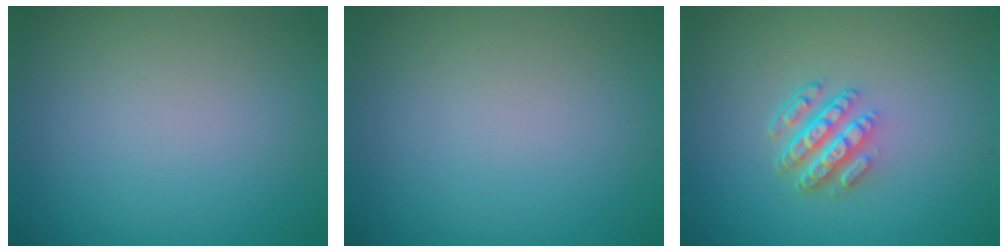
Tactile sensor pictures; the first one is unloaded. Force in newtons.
{"total": 0.0}
{"total": 4.3, "press": 3.0, "slide": 3.0}